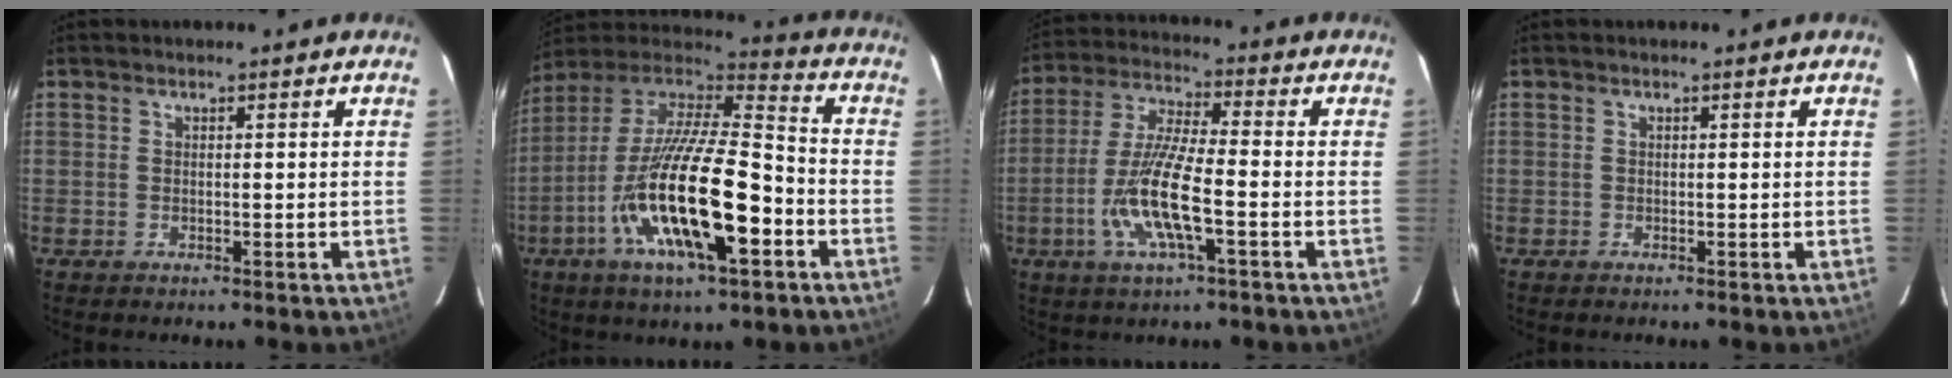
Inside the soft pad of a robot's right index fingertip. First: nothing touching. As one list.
[{"total": 24.0, "force": [-8.8, 6.6, 21.3], "torque": [-0.394, -0.039, -0.165]}, {"total": 12.5, "force": [-4.0, 2.1, 11.6], "torque": [-0.245, -0.008, -0.077]}, {"total": 0.0}]